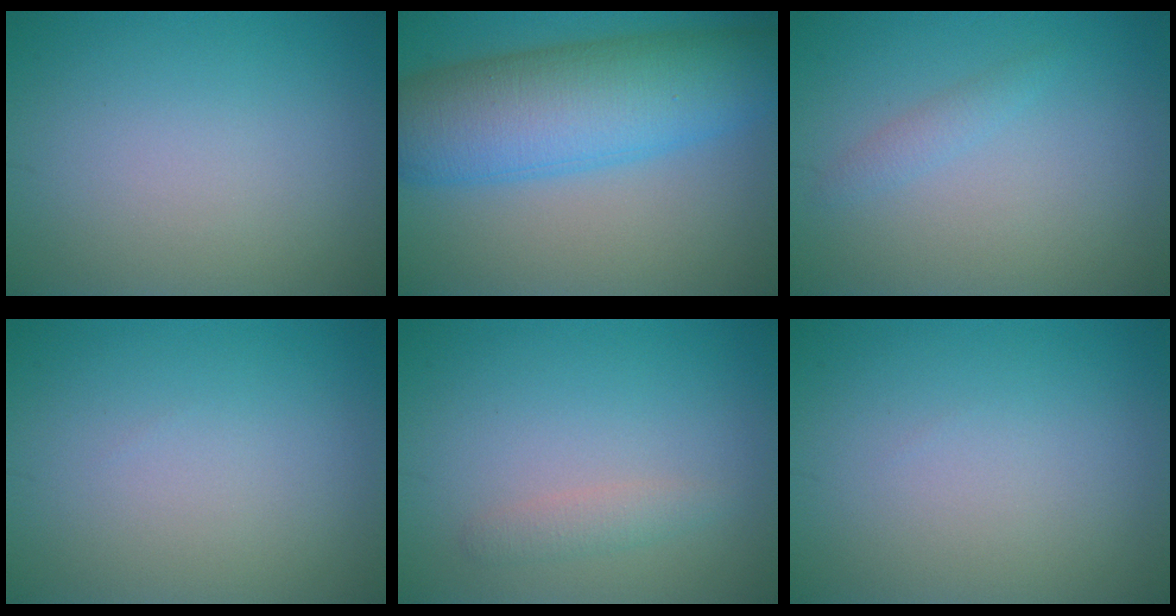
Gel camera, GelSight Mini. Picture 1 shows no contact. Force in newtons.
{"total": 11.0, "press": 11.0, "slide": 0.4}
{"total": 1.1, "press": 1.1, "slide": 0.1}
{"total": 0.0}
{"total": 1.4, "press": 1.4, "slide": 0.0}
{"total": 0.0}